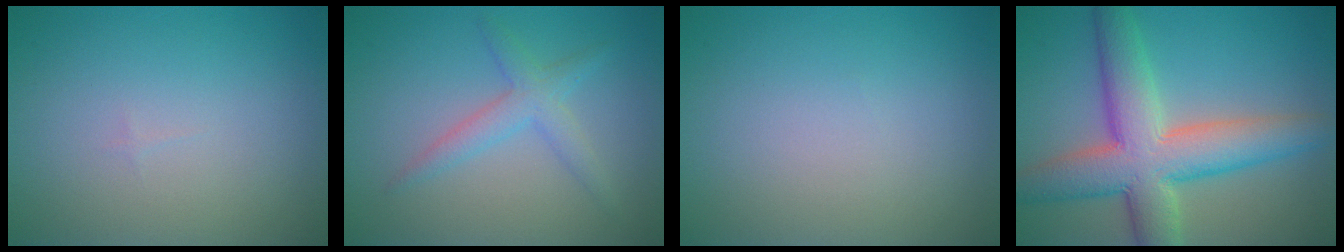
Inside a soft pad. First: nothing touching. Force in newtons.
{"total": 2.5, "press": 2.5, "slide": 0.1}
{"total": 0.0}
{"total": 9.1, "press": 9.0, "slide": 0.6}